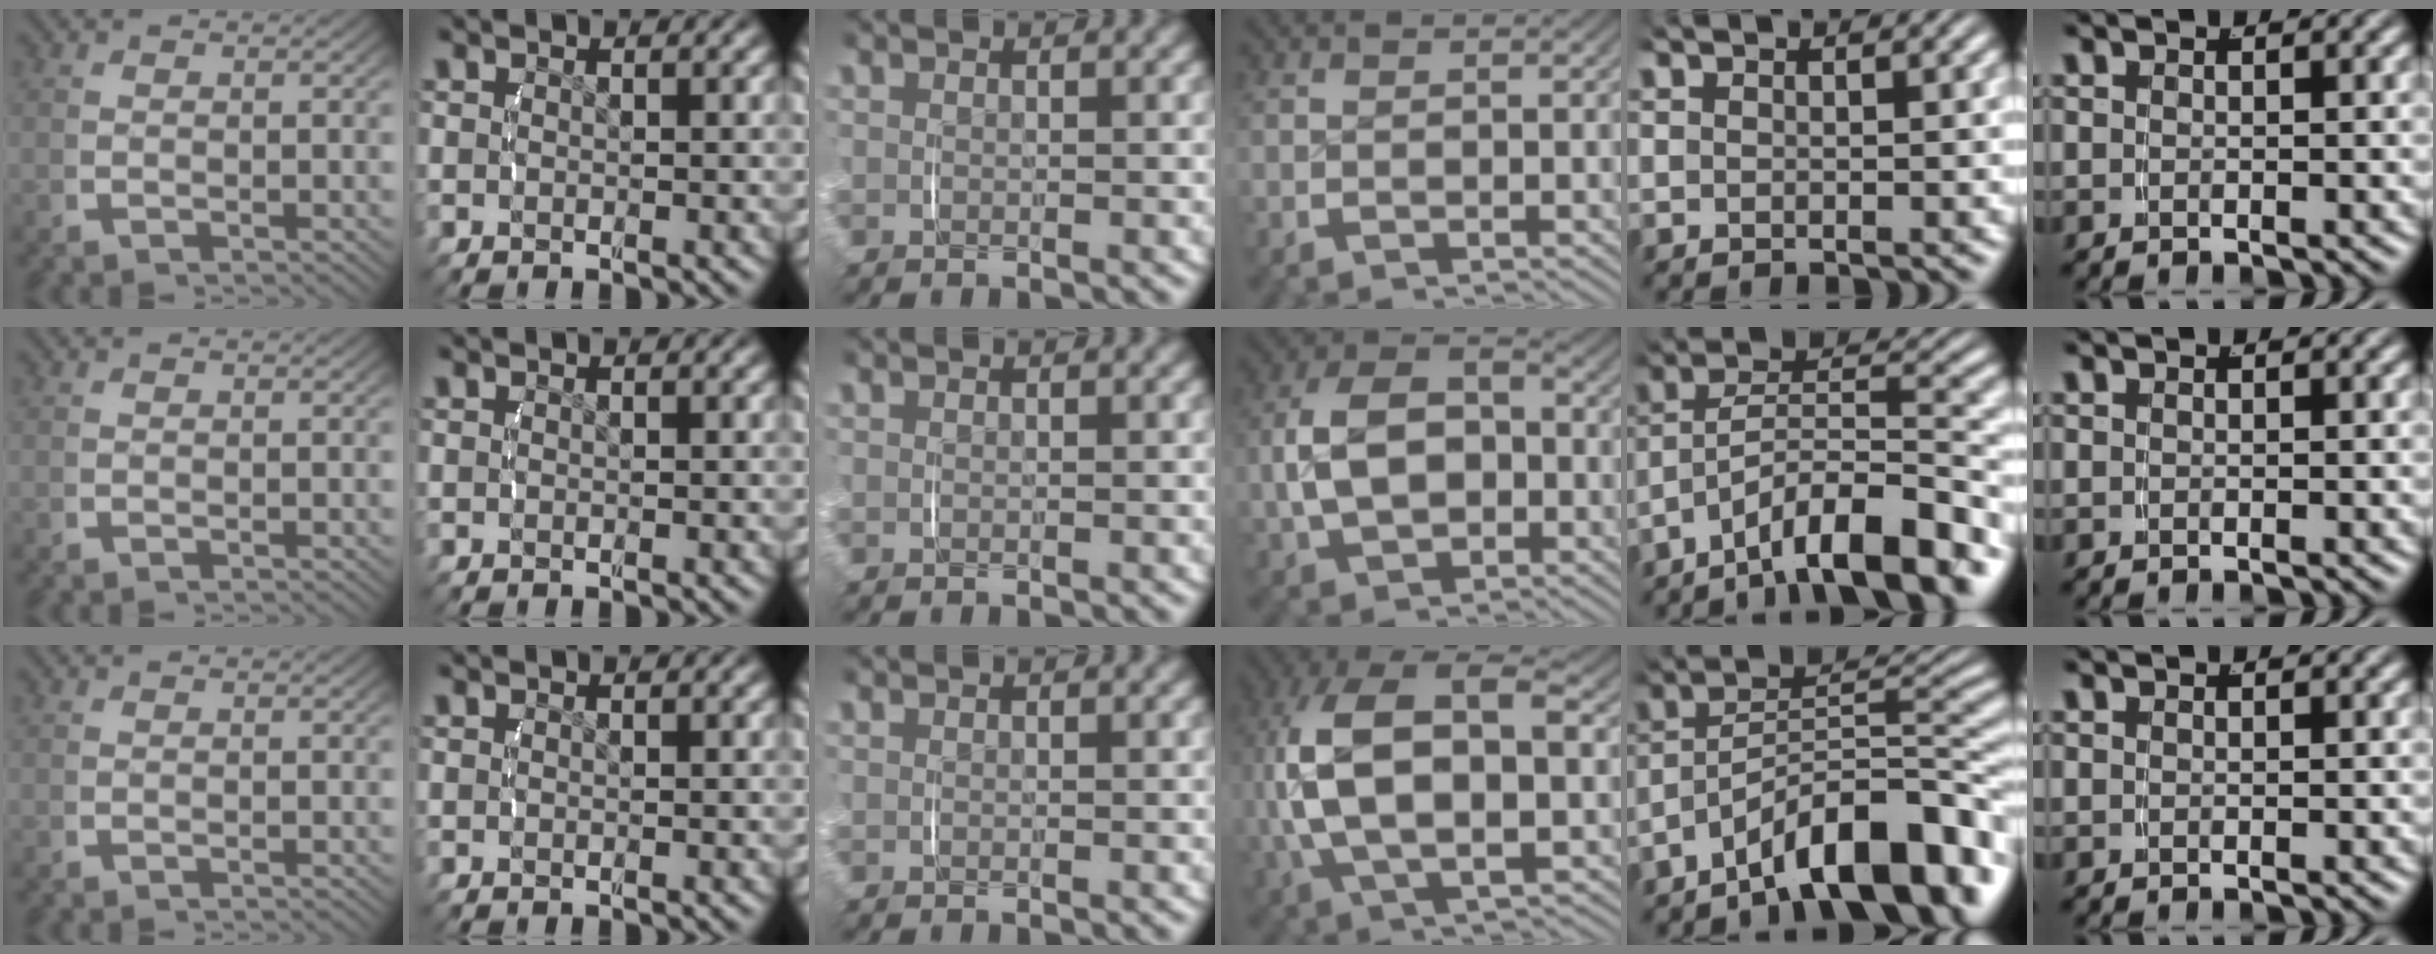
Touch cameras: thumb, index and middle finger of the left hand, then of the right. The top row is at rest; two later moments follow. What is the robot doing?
{"motion": "lift_and_place", "object": "pen bag"}